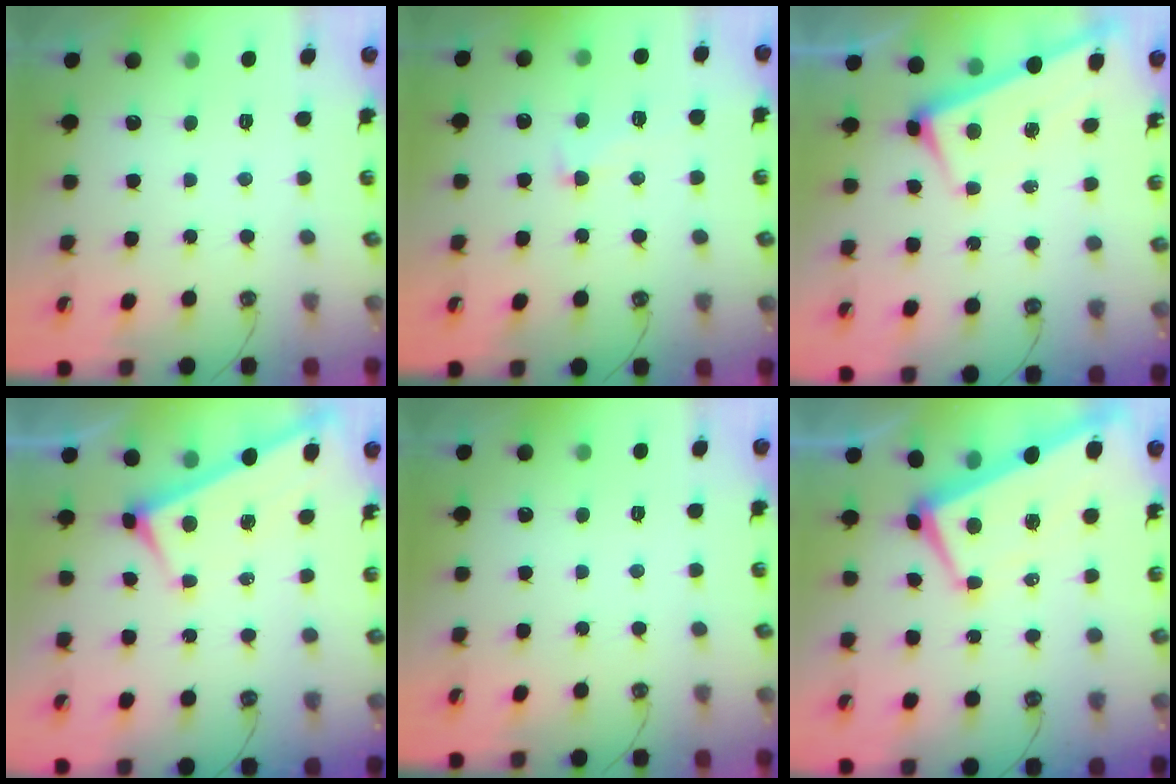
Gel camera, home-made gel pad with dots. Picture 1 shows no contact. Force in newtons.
{"total": 2.4, "press": 1.7, "slide": 1.6}
{"total": 2.7, "press": 2.7, "slide": 0.4}
{"total": 3.9, "press": 3.9, "slide": 0.2}
{"total": 0.0}
{"total": 2.6, "press": 2.3, "slide": 1.1}